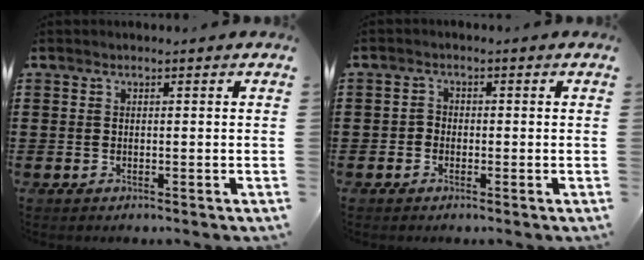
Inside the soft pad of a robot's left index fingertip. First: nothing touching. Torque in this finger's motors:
{"motor_torque": [-0.25, 0.55, -0.06, 0.00]}